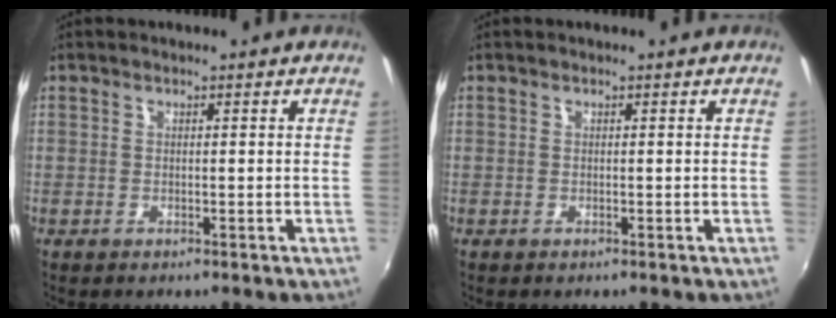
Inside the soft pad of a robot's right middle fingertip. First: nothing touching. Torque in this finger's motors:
{"motor_torque": [0.00, 0.00, 0.00, 0.00]}